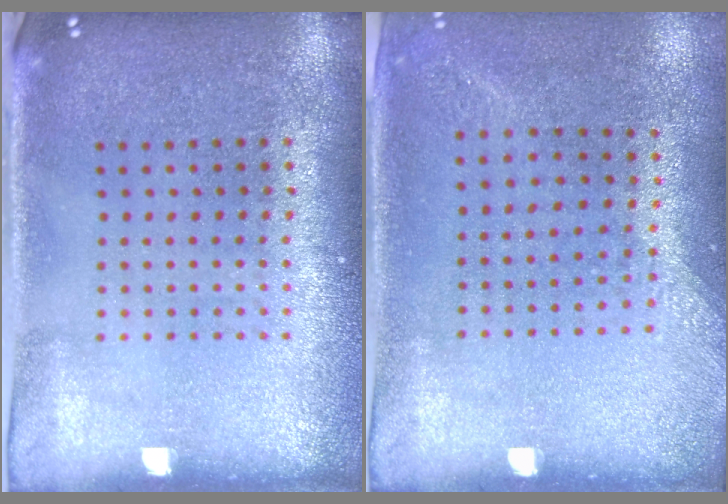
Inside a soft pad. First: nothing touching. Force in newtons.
{"total": 1.3, "press": 1.1, "slide": 0.8}